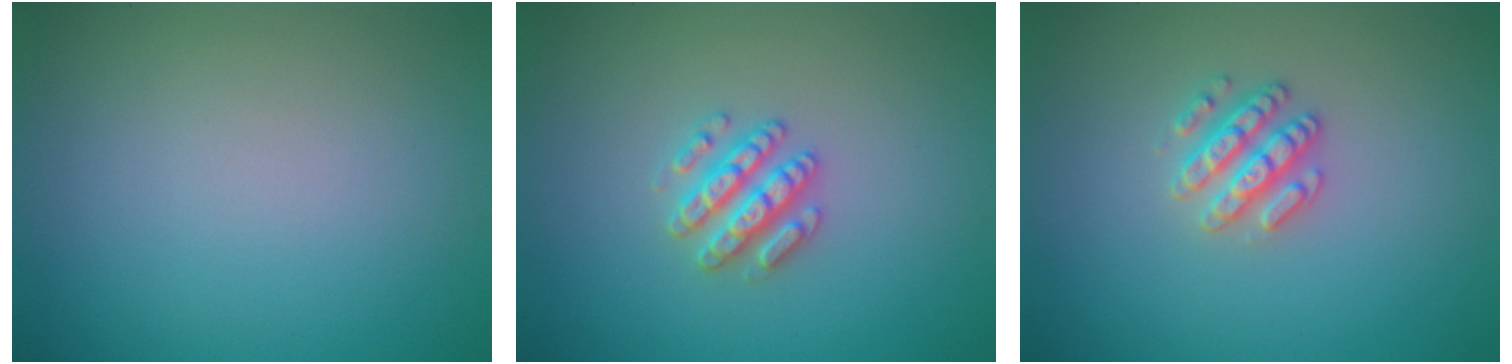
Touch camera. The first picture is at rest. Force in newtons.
{"total": 2.9, "press": 2.8, "slide": 0.5}
{"total": 2.6, "press": 2.6, "slide": 0.3}